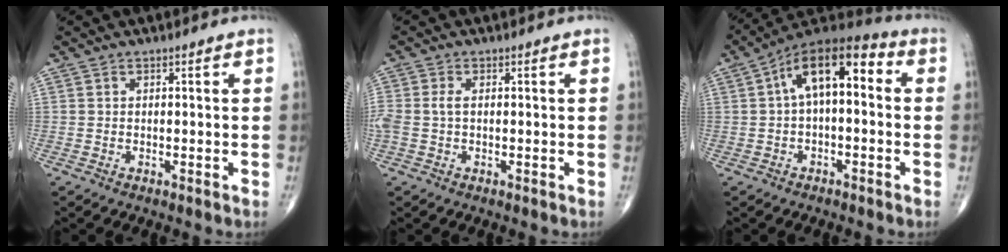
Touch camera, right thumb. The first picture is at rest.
{"total": 3.1, "force": [0.0, 1.8, 2.5], "torque": [-0.076, 0.008, -0.001]}
{"total": 13.1, "force": [1.7, 6.3, 11.3], "torque": [-0.166, 0.044, 0.016]}